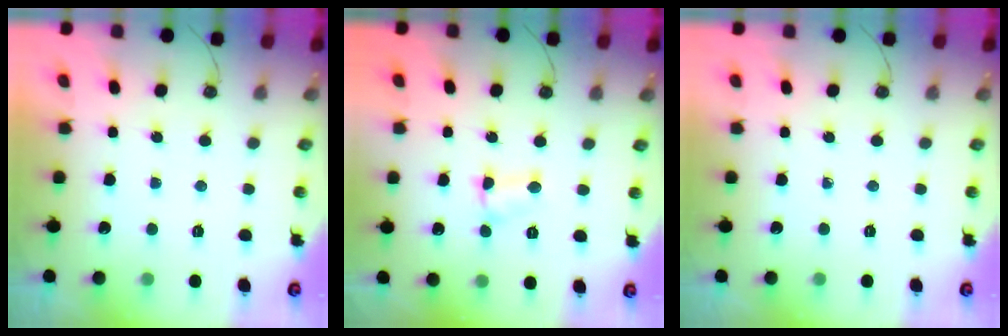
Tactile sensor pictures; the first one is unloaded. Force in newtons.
{"total": 3.9, "press": 3.8, "slide": 0.6}
{"total": 0.0}